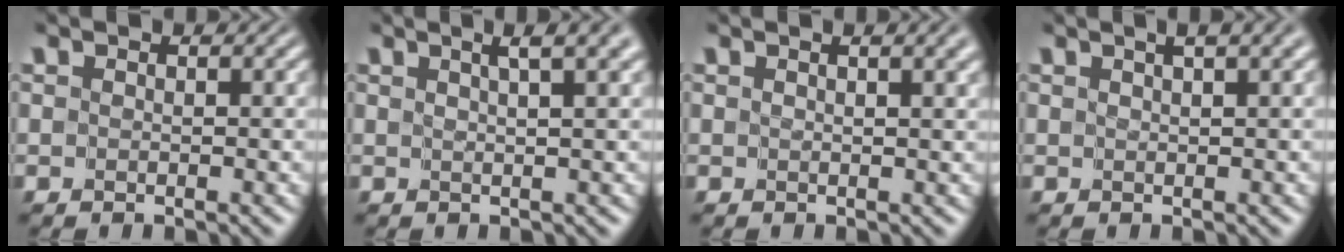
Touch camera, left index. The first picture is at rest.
{"total": 5.7, "force": [3.4, 1.9, 4.1], "torque": [-0.025, 0.029, 0.014]}
{"total": 6.1, "force": [3.2, 2.6, 4.4], "torque": [-0.022, 0.026, 0.014]}
{"total": 4.7, "force": [2.8, 1.6, 3.4], "torque": [-0.024, 0.018, 0.015]}